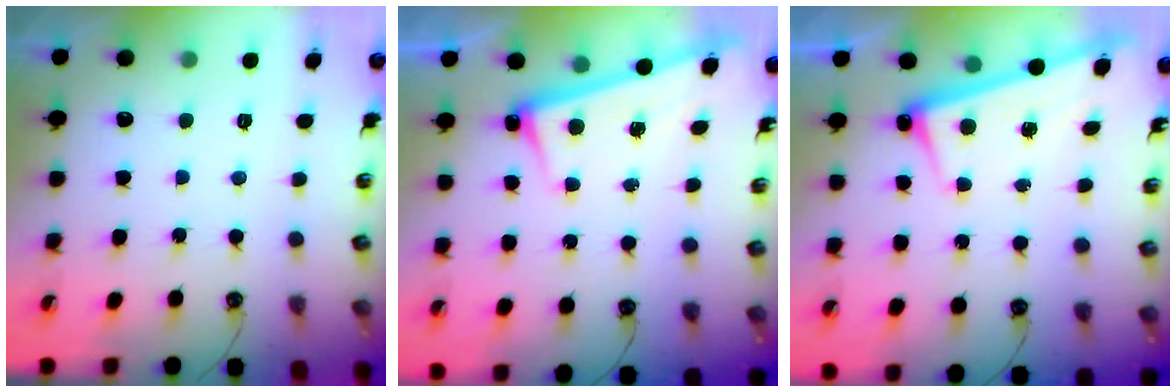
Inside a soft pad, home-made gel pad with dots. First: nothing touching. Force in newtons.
{"total": 2.5, "press": 2.4, "slide": 0.6}
{"total": 2.5, "press": 2.5, "slide": 0.5}